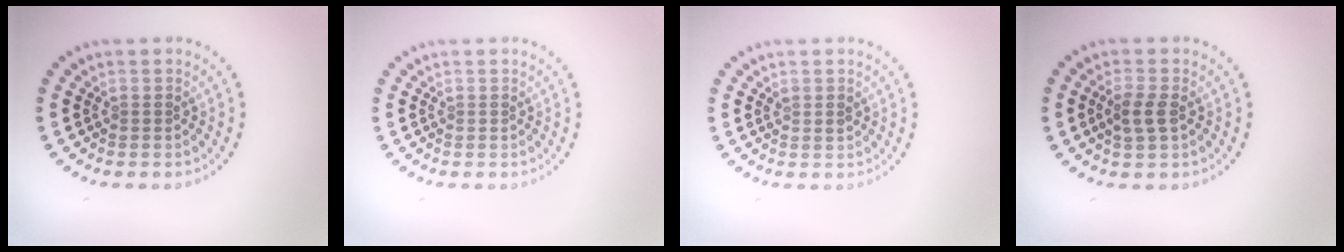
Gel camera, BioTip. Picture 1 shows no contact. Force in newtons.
{"total": 0.0}
{"total": 0.8, "press": 0.7, "slide": 0.3}
{"total": 2.2, "press": 2.1, "slide": 0.4}